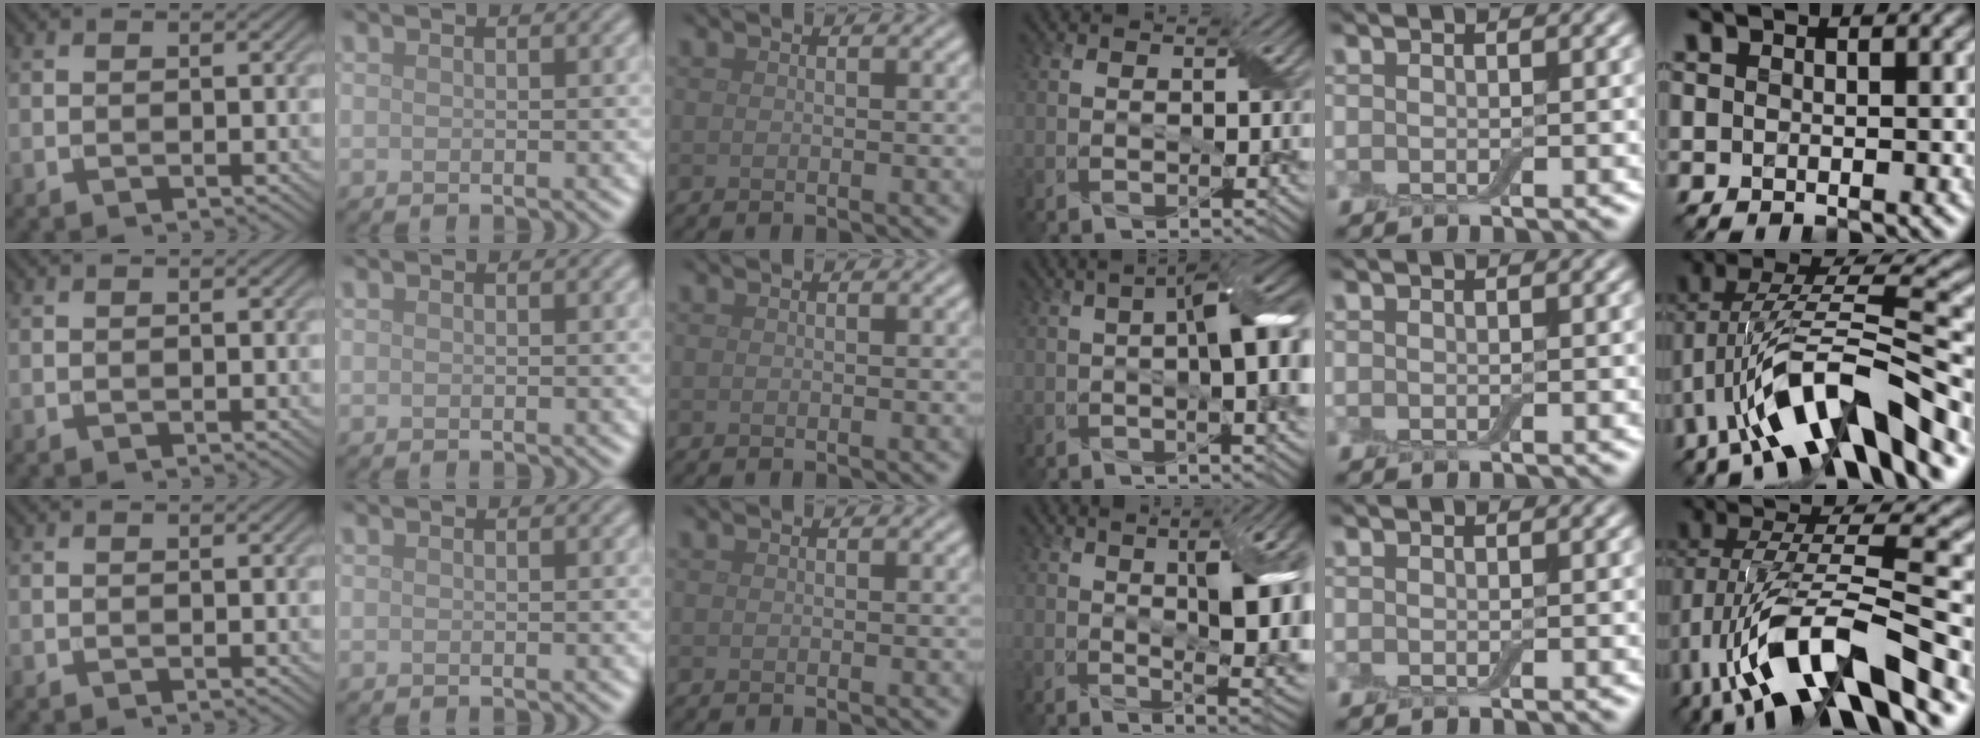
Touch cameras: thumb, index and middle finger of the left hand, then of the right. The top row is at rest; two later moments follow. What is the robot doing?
{"motion": "peel", "object": "aluminum foil"}